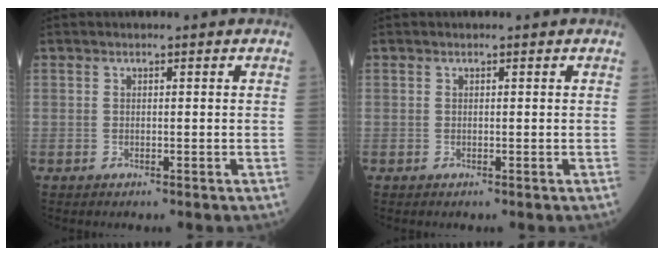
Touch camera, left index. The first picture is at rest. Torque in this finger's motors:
{"motor_torque": [-0.07, 0.33, -0.01, -0.01]}